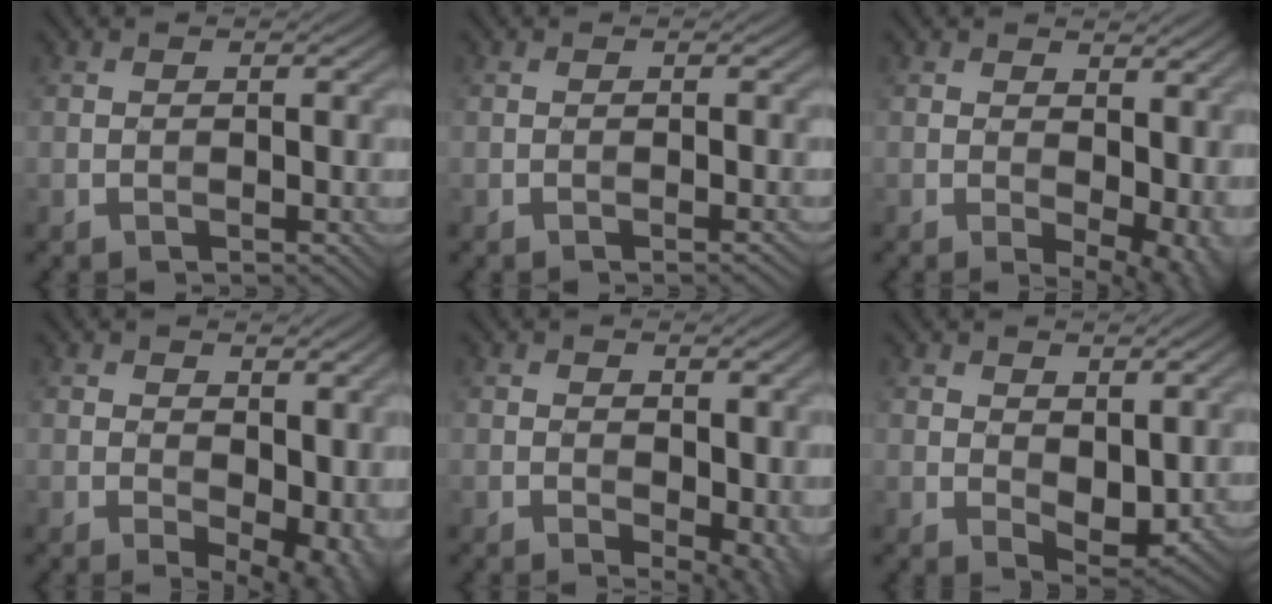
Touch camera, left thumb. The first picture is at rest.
{"total": 0.6, "force": [-0.3, 0.1, 0.5], "torque": [-0.006, 0.004, -0.007]}
{"total": 9.1, "force": [0.4, 5.2, 7.5], "torque": [-0.081, -0.011, 0.028]}
{"total": 10.2, "force": [0.5, 6.1, 8.1], "torque": [-0.097, -0.017, 0.033]}
{"total": 5.5, "force": [0.0, 3.2, 4.5], "torque": [-0.053, -0.010, 0.007]}
{"total": 5.1, "force": [1.5, 3.0, 3.8], "torque": [-0.070, -0.008, 0.031]}